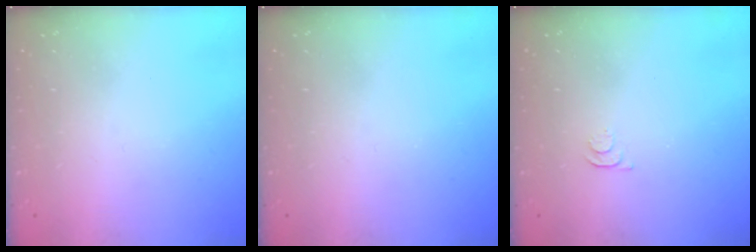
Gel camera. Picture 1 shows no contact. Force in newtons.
{"total": 0.0}
{"total": 3.6, "press": 3.5, "slide": 0.8}